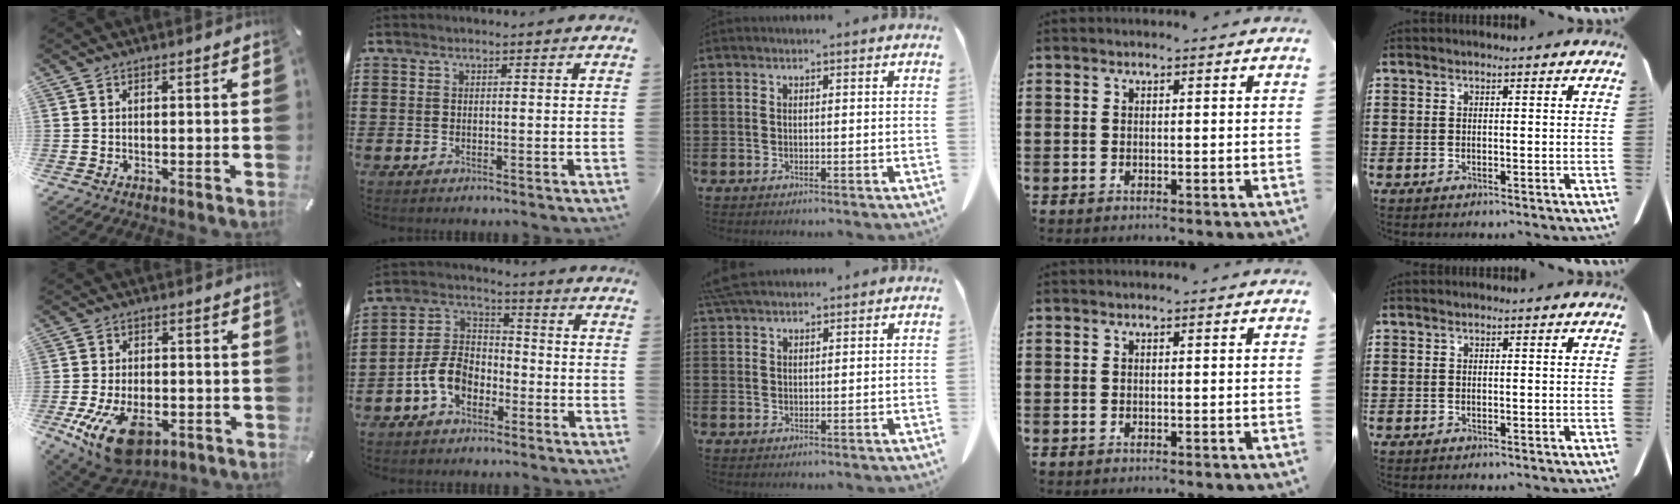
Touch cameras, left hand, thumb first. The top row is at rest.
{"thumb": {"total": 14.4, "force": [-6.0, 8.2, 10.2], "torque": [-0.203, 0.016, -0.099]}, "index": {"total": 7.5, "force": [-3.9, 4.8, 4.2], "torque": [-0.117, 0.009, -0.084]}, "middle": {"total": 3.9, "force": [3.5, 0.8, 1.7], "torque": [-0.043, -0.003, 0.068]}}